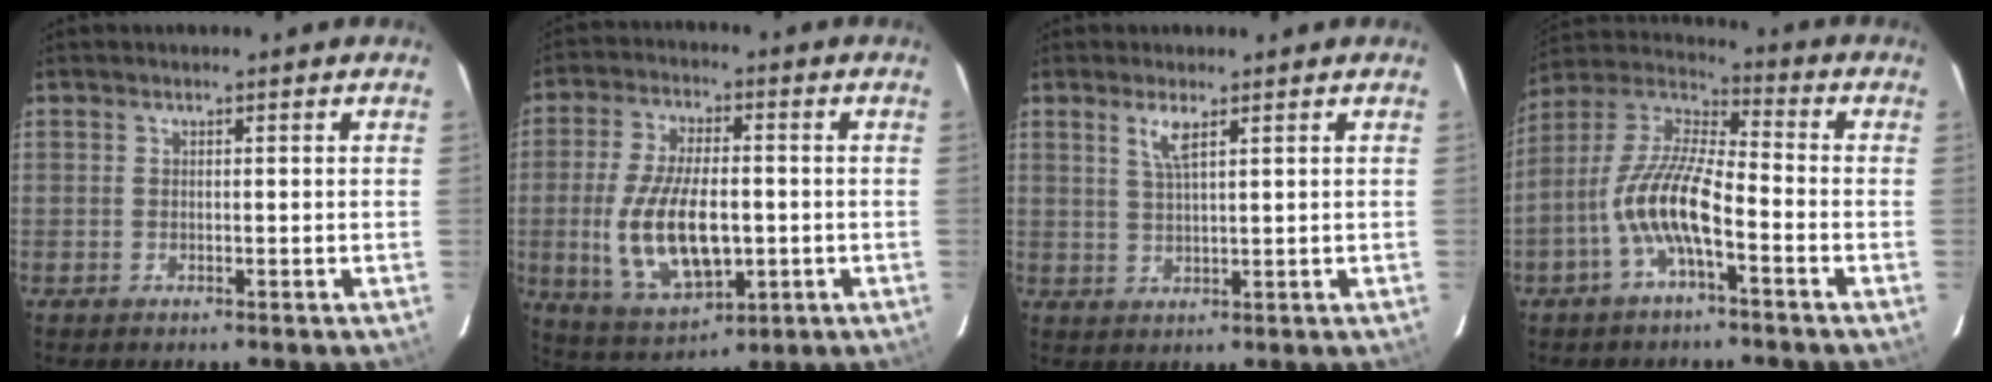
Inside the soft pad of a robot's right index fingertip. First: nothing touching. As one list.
[{"total": 15.5, "force": [-2.1, 7.4, 13.5], "torque": [-0.274, -0.013, -0.022]}, {"total": 3.3, "force": [1.8, 0.5, 2.7], "torque": [-0.054, 0.001, 0.037]}, {"total": 11.7, "force": [-4.7, 3.3, 10.2], "torque": [-0.213, 0.007, -0.096]}]